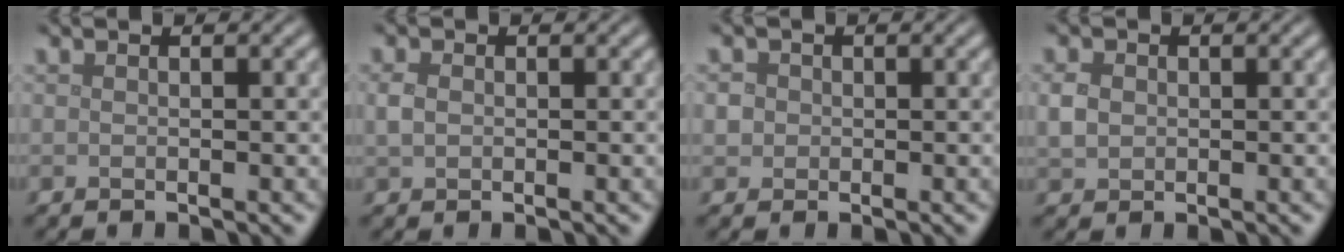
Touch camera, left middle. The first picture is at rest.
{"total": 1.2, "force": [0.1, 1.0, 0.8], "torque": [-0.018, 0.000, 0.001]}
{"total": 1.4, "force": [0.0, 1.3, 0.4], "torque": [-0.005, 0.000, 0.005]}
{"total": 1.8, "force": [0.1, 1.5, 0.9], "torque": [-0.022, 0.001, 0.001]}